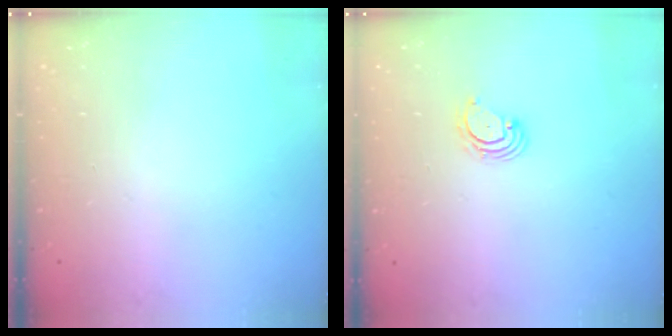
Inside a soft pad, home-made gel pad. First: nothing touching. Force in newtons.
{"total": 3.8, "press": 3.8, "slide": 0.5}